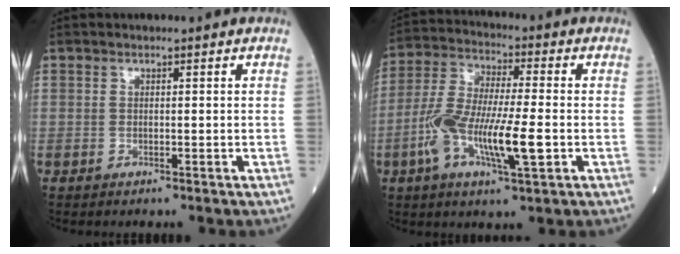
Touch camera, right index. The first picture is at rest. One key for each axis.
{"total": 12.8, "fx": -3.3, "fy": 2.4, "fz": 12.2, "tx": -0.244, "ty": 0.002, "tz": -0.062}